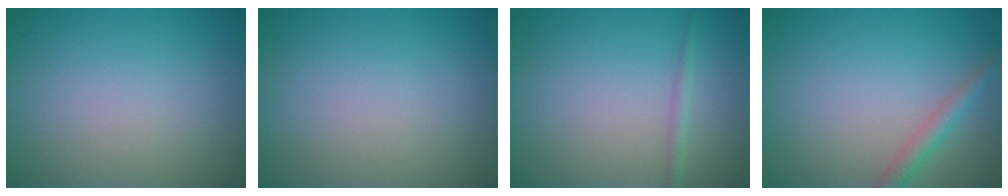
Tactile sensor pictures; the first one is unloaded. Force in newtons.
{"total": 0.0}
{"total": 1.1, "press": 1.1, "slide": 0.1}
{"total": 2.2, "press": 2.2, "slide": 0.1}